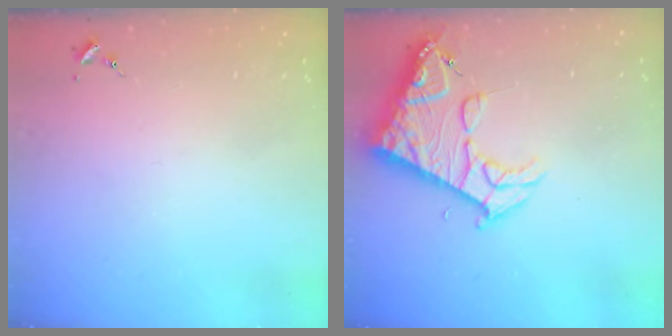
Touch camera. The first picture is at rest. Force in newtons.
{"total": 16.3, "press": 16.2, "slide": 1.8}